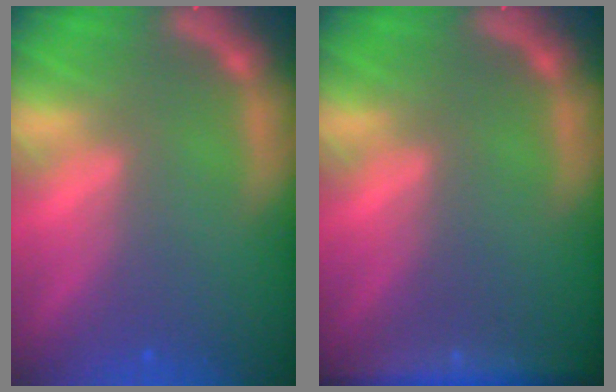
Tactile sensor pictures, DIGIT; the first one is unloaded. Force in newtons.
{"total": 4.5}